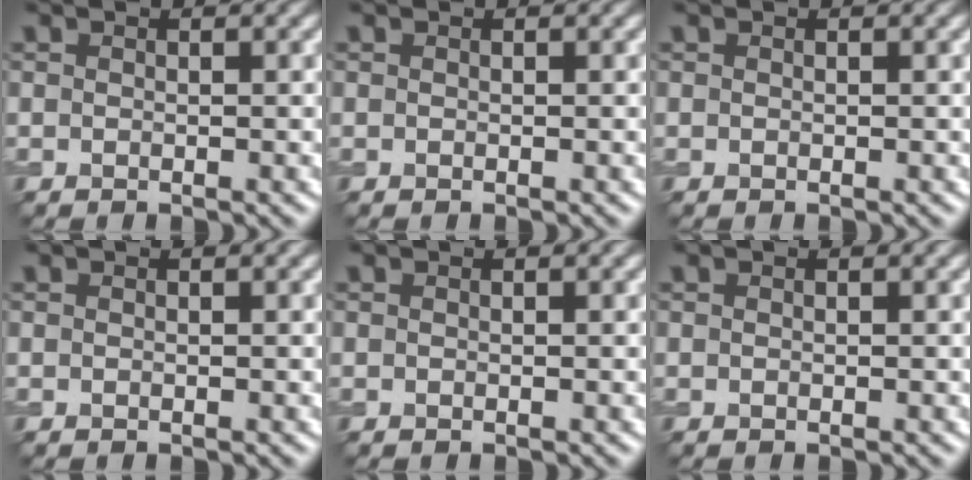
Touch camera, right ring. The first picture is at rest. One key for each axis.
{"total": 0.0}
{"total": 0.0}
{"total": 0.0}
{"total": 0.0}
{"total": 0.0}